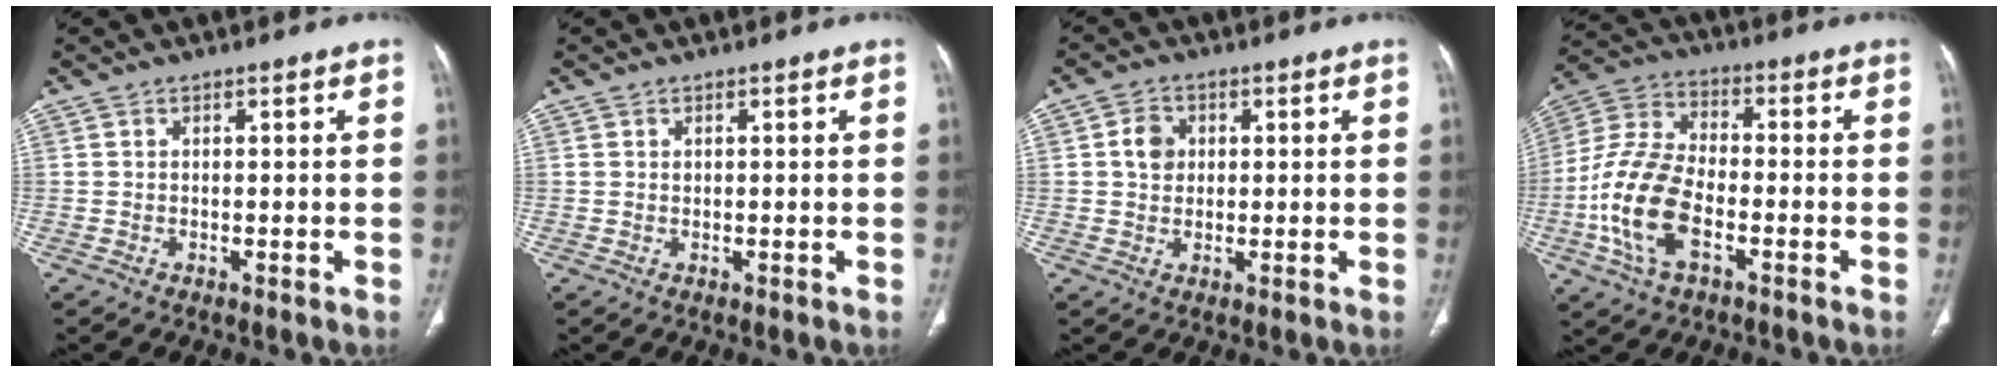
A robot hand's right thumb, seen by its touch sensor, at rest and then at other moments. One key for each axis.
{"total": 0.5, "fx": 0.3, "fy": 0.4, "fz": 0.2, "tx": -0.001, "ty": 0.001, "tz": 0.005}
{"total": 4.1, "fx": 0.8, "fy": 3.4, "fz": 2.2, "tx": -0.027, "ty": 0.002, "tz": 0.011}
{"total": 14.7, "fx": -4.6, "fy": 7.6, "fz": 11.7, "tx": -0.247, "ty": 0.021, "tz": -0.091}